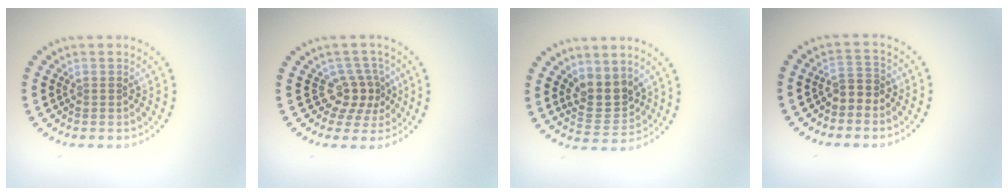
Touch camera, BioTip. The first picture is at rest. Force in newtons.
{"total": 2.9, "press": 2.1, "slide": 2.0}
{"total": 3.3, "press": 2.9, "slide": 1.5}
{"total": 1.8, "press": 1.5, "slide": 0.9}